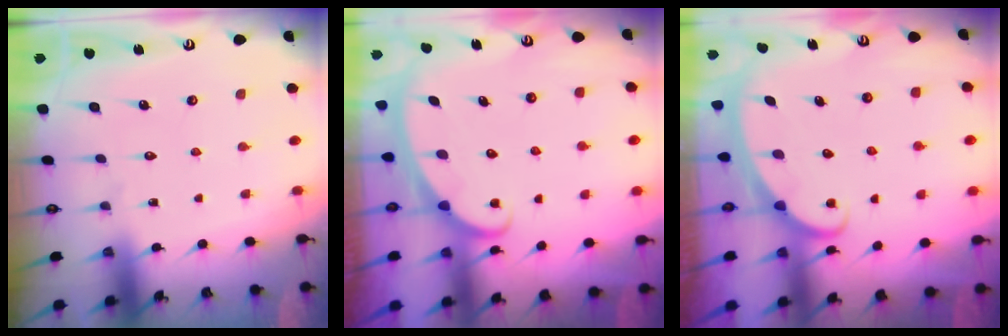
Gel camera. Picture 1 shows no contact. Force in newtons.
{"total": 2.5, "press": 2.4, "slide": 0.4}
{"total": 2.5, "press": 2.5, "slide": 0.3}